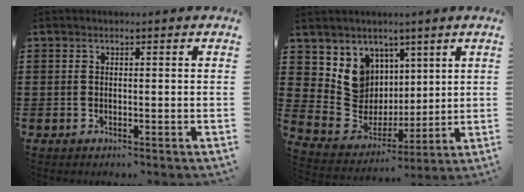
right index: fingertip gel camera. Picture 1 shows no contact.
{"total": 9.3, "force": [3.1, 8.4, 2.3], "torque": [-0.078, -0.023, 0.069]}